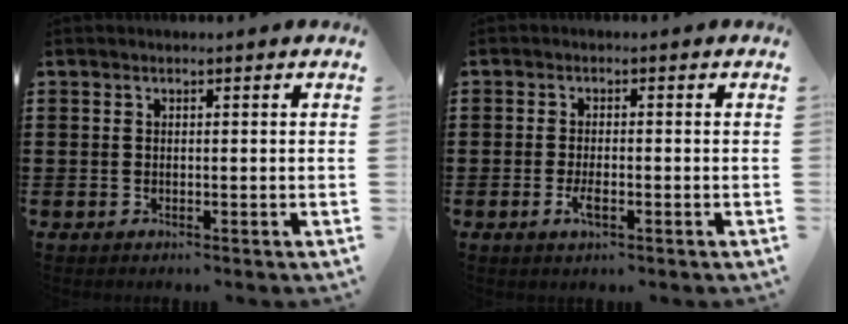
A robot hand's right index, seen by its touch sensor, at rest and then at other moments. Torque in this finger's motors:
{"motor_torque": [2.14, 0.00, 0.07, 0.03]}